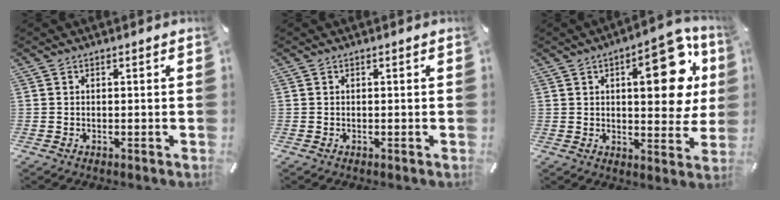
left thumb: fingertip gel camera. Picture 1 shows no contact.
{"total": 0.0}
{"total": 19.1, "force": [6.4, 8.4, 15.9], "torque": [-0.193, -0.022, 0.092]}